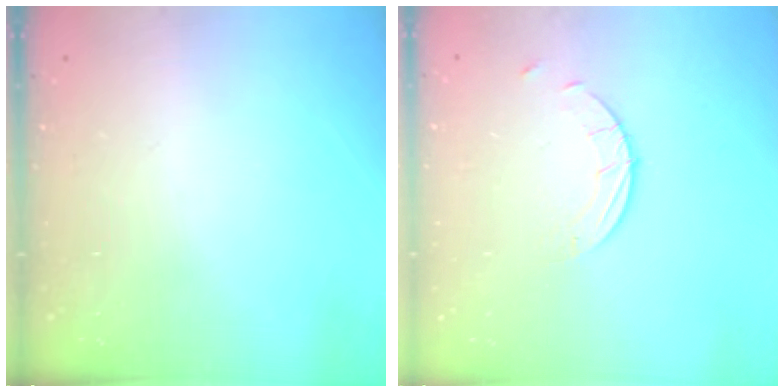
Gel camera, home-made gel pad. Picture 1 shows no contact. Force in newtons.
{"total": 2.6, "press": 2.6, "slide": 0.2}